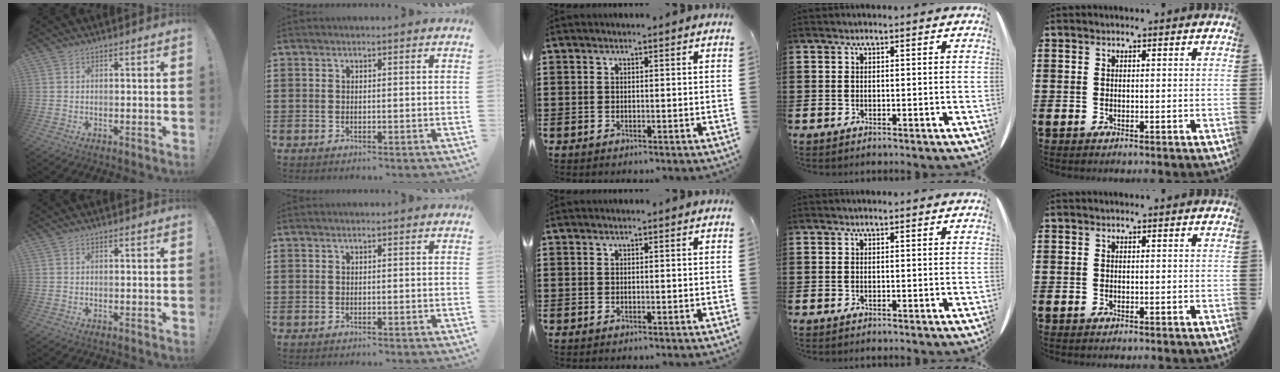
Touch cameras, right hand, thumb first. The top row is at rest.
{}